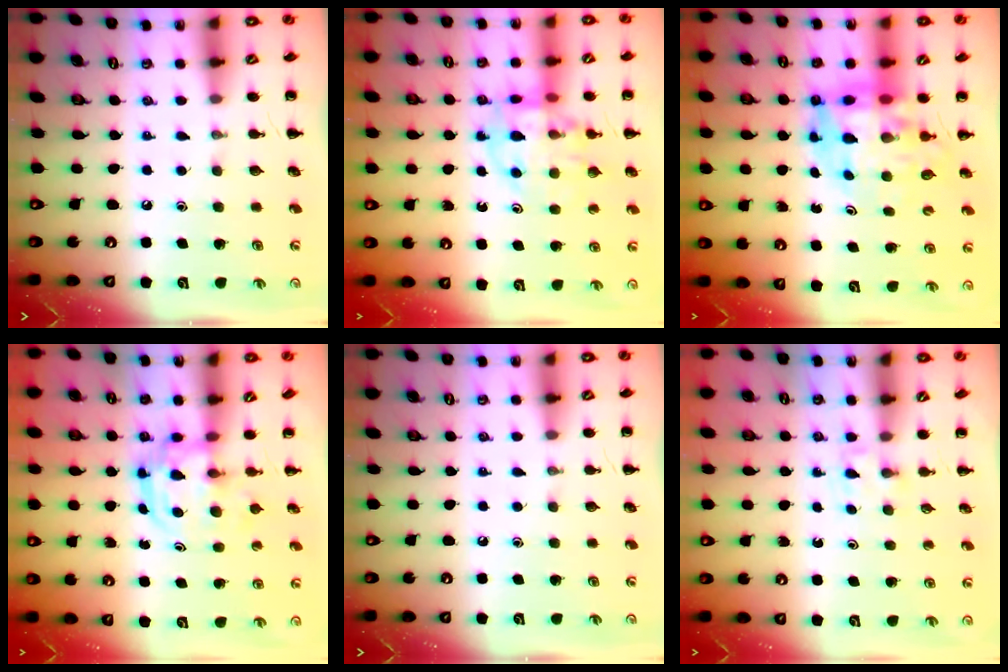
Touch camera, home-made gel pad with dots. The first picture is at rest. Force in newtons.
{"total": 13.0, "press": 12.7, "slide": 2.8}
{"total": 10.6, "press": 10.1, "slide": 3.3}
{"total": 3.1, "press": 3.1, "slide": 0.4}
{"total": 0.0}
{"total": 2.2, "press": 2.0, "slide": 0.9}